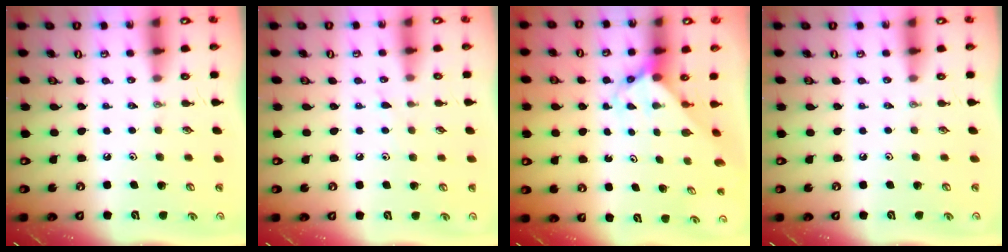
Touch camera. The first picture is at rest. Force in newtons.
{"total": 3.6, "press": 3.6, "slide": 0.5}
{"total": 3.4, "press": 3.4, "slide": 0.3}
{"total": 0.0}